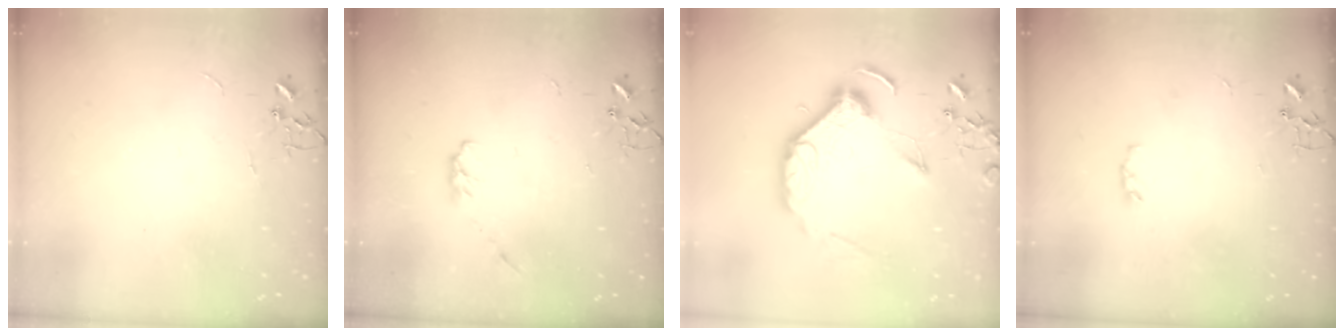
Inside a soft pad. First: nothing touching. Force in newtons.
{"total": 4.1, "press": 4.0, "slide": 0.6}
{"total": 14.3, "press": 14.2, "slide": 2.0}
{"total": 3.8, "press": 3.8, "slide": 0.6}